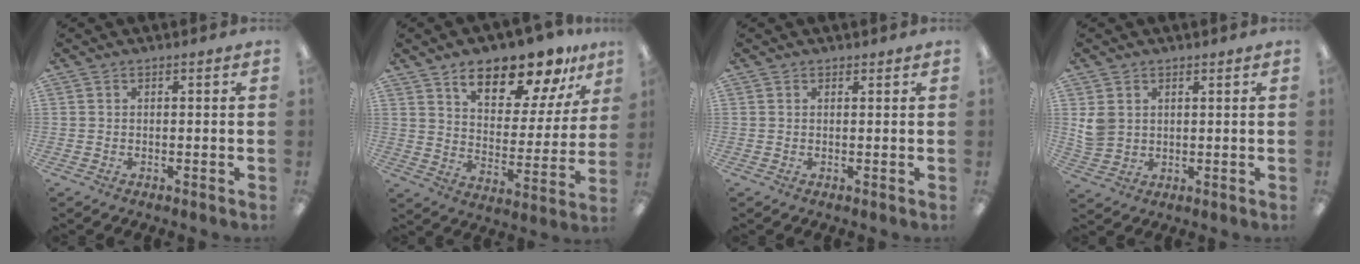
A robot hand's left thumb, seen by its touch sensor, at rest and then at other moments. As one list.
[{"total": 14.8, "force": [11.7, 5.3, 7.3], "torque": [-0.113, -0.074, 0.200]}, {"total": 0.6, "force": [0.5, 0.3, 0.0], "torque": [0.000, 0.000, 0.010]}, {"total": 5.1, "force": [2.0, 4.4, 1.6], "torque": [-0.031, 0.004, 0.041]}]